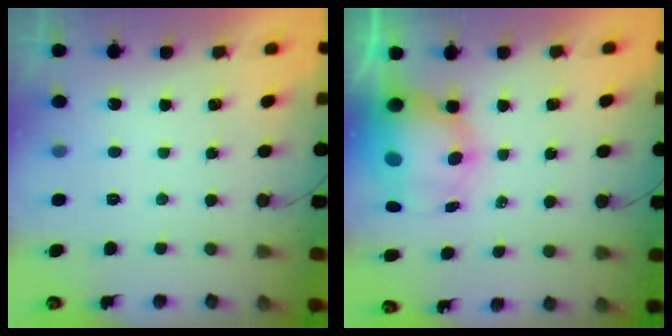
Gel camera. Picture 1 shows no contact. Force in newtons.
{"total": 11.8, "press": 11.5, "slide": 2.7}